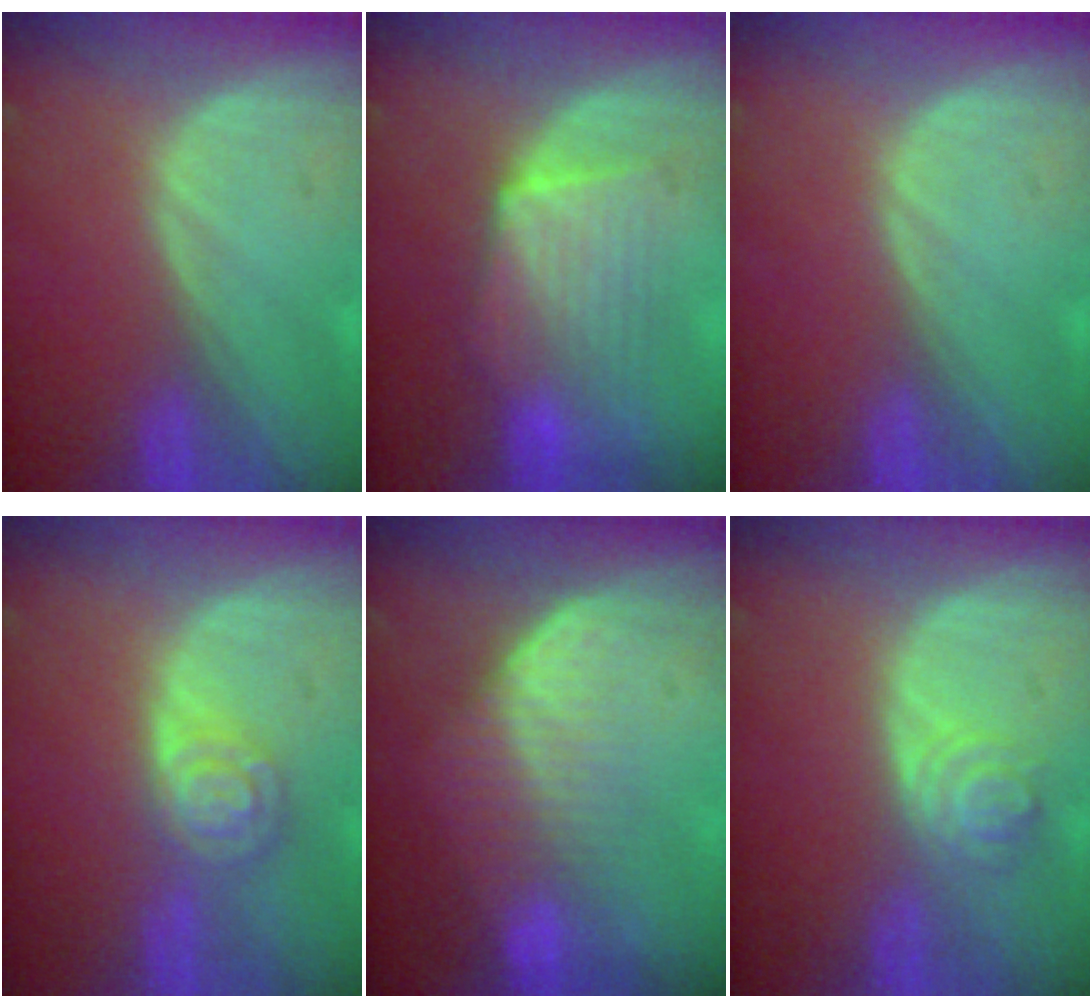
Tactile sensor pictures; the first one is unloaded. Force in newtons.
{"total": 7.4, "press": 7.4, "slide": 0.4}
{"total": 0.0}
{"total": 5.5, "press": 4.8, "slide": 2.6}
{"total": 7.1, "press": 5.9, "slide": 3.8}
{"total": 3.9, "press": 3.7, "slide": 1.1}